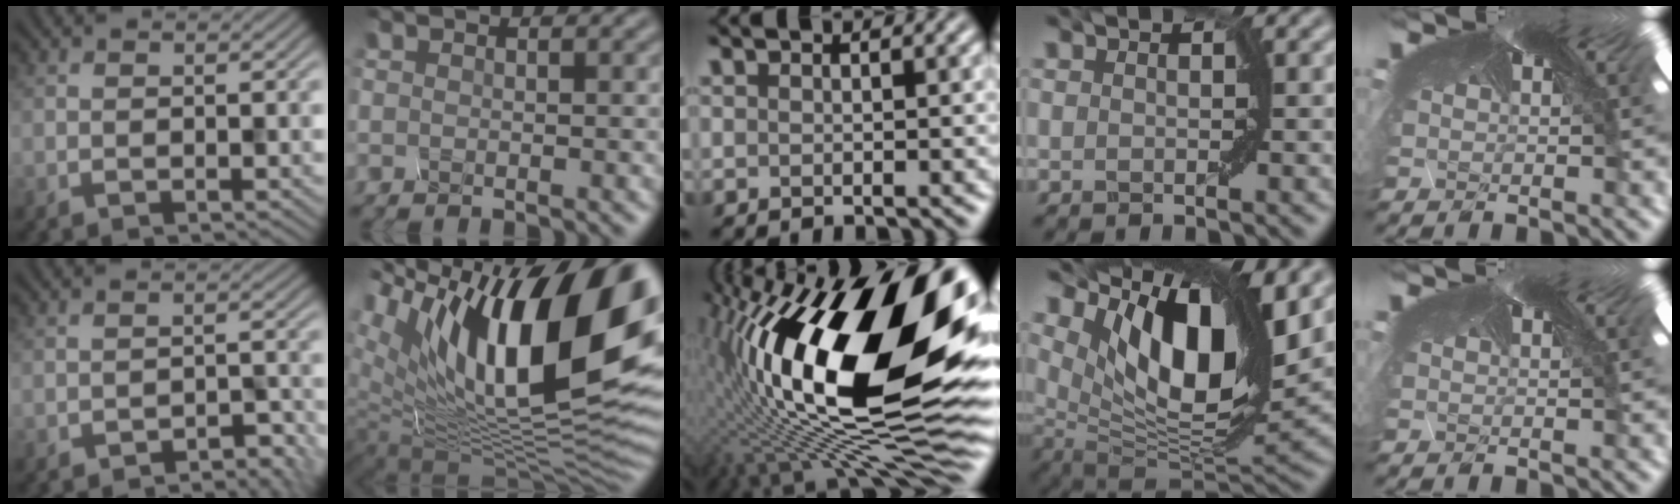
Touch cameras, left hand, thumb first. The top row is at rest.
{"thumb": {"total": 3.4, "force": [-3.3, 0.3, 0.8], "torque": [-0.006, 0.012, -0.042]}, "index": {"total": 18.7, "force": [6.5, 8.6, 15.2], "torque": [-0.258, 0.029, 0.108]}, "middle": {"total": 20.5, "force": [2.0, 8.0, 18.7], "torque": [-0.326, 0.013, 0.025]}, "ring": {"total": 13.0, "force": [5.4, 5.4, 10.6], "torque": [-0.171, -0.007, 0.105]}}